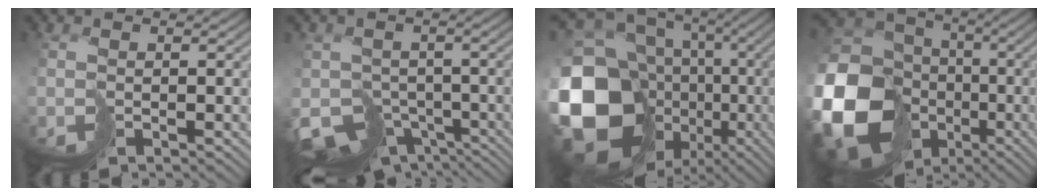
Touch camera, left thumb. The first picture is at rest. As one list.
[{"total": 8.5, "force": [-4.3, 6.3, 3.7], "torque": [-0.082, -0.027, -0.059]}, {"total": 20.3, "force": [-2.7, 16.9, 10.8], "torque": [-0.276, -0.031, -0.050]}, {"total": 23.4, "force": [-4.9, 20.4, 10.2], "torque": [-0.302, -0.061, -0.099]}]